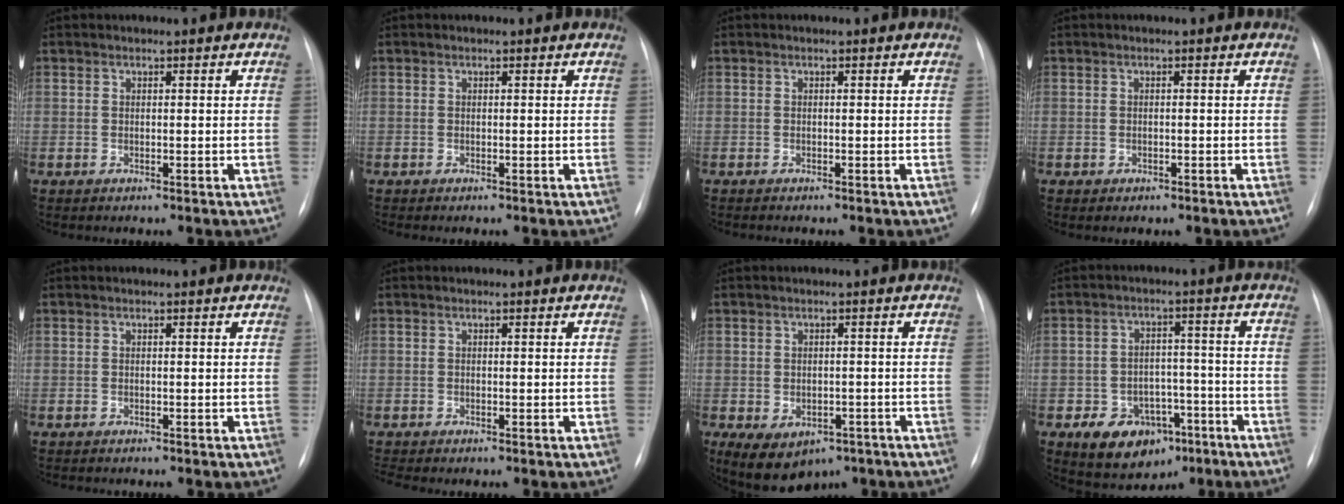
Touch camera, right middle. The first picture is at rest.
{"total": 0.0}
{"total": 0.6, "force": [-0.6, 0.0, 0.2], "torque": [-0.006, -0.002, -0.010]}
{"total": 0.6, "force": [-0.4, 0.4, 0.2], "torque": [-0.009, -0.002, -0.002]}
{"total": 1.0, "force": [-0.9, 0.1, 0.4], "torque": [-0.010, -0.005, -0.010]}
{"total": 1.0, "force": [-1.0, -0.1, 0.3], "torque": [-0.007, -0.007, -0.014]}
{"total": 9.2, "force": [-5.3, 6.0, 4.5], "torque": [-0.075, 0.010, -0.068]}
{"total": 9.9, "force": [-5.2, 7.0, 4.6], "torque": [-0.075, 0.018, -0.067]}